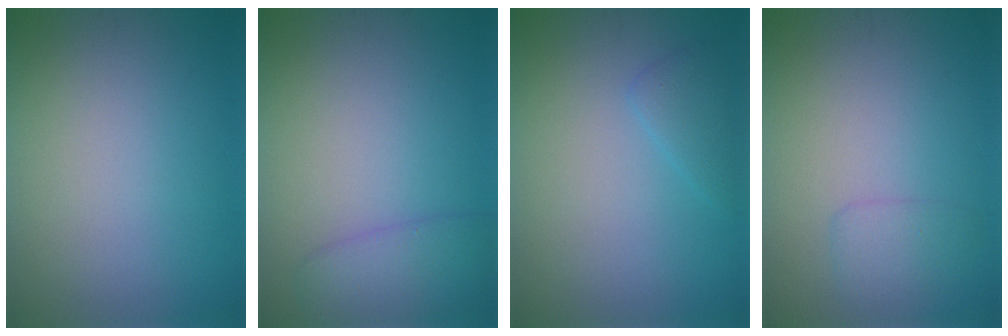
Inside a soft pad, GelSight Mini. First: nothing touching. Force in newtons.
{"total": 2.9, "press": 2.9, "slide": 0.3}
{"total": 1.7, "press": 1.7, "slide": 0.0}
{"total": 1.7, "press": 1.7, "slide": 0.1}